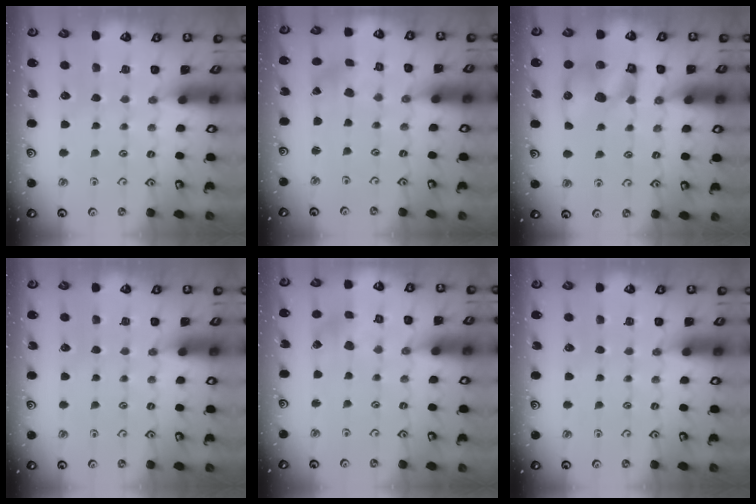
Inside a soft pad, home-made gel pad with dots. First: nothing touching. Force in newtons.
{"total": 2.2, "press": 2.1, "slide": 0.6}
{"total": 10.6, "press": 10.5, "slide": 1.7}
{"total": 0.0}
{"total": 3.2, "press": 3.2, "slide": 0.6}
{"total": 0.0}